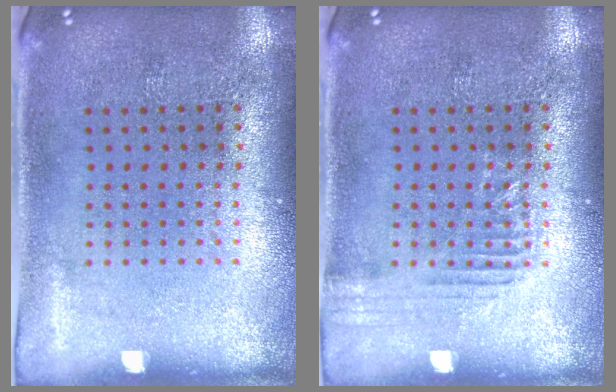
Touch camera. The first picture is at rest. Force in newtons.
{"total": 1.3, "press": 1.3, "slide": 0.2}